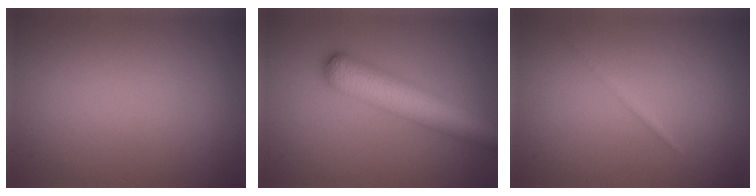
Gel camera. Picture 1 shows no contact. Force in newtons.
{"total": 6.6, "press": 6.6, "slide": 0.2}
{"total": 0.7, "press": 0.7, "slide": 0.1}